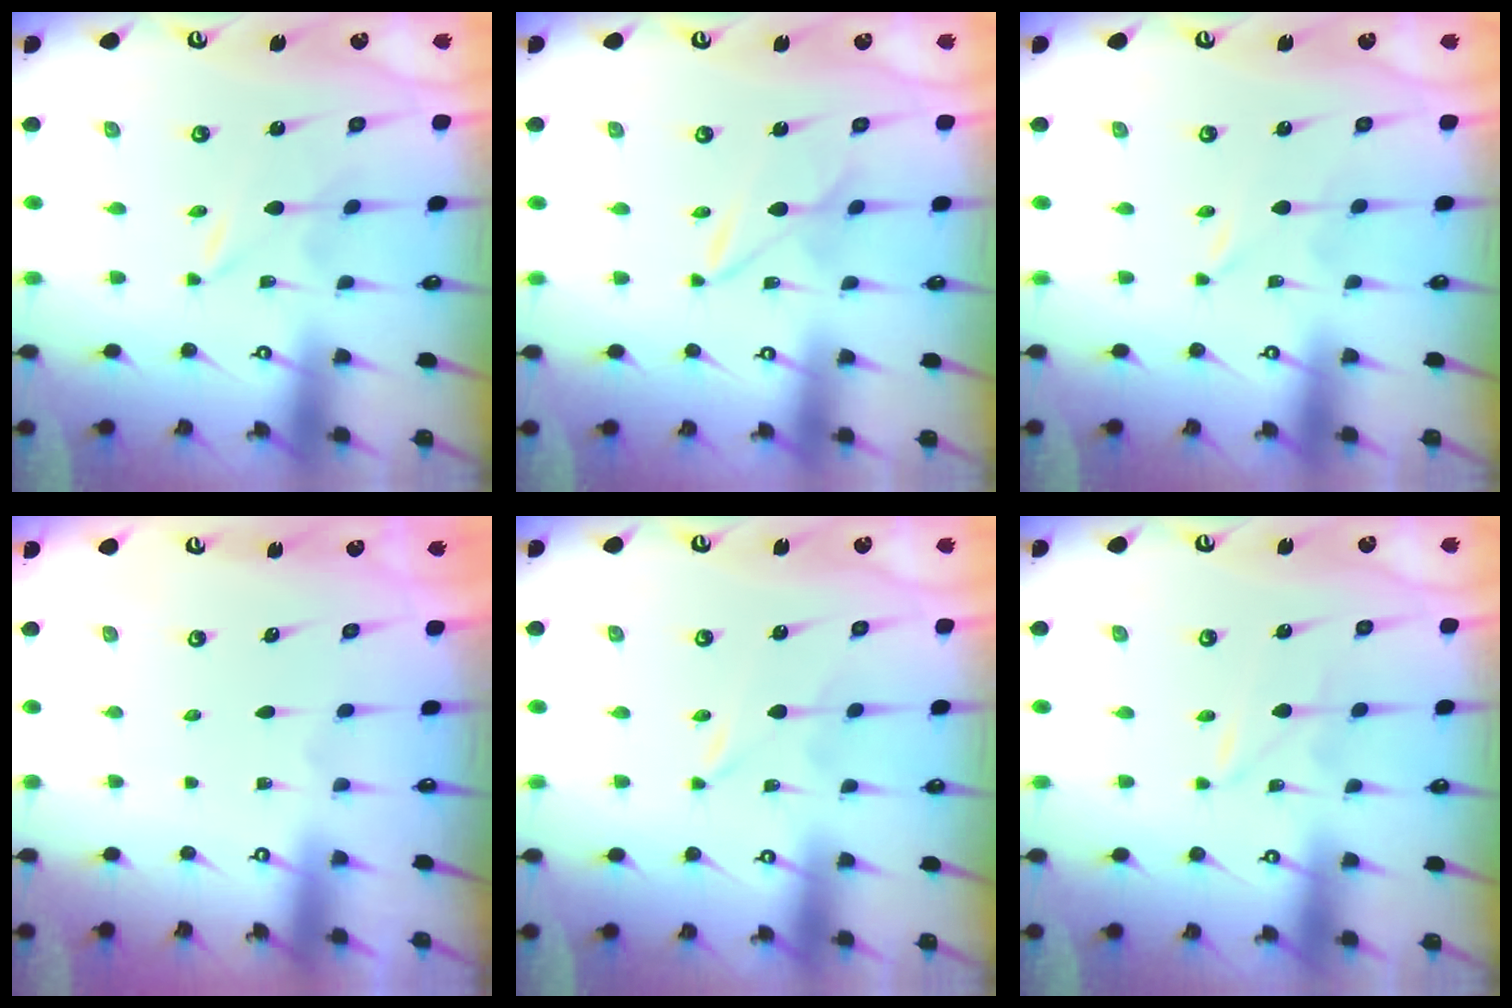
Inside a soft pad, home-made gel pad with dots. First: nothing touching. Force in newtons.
{"total": 2.5, "press": 2.5, "slide": 0.3}
{"total": 0.0}
{"total": 0.0}
{"total": 0.0}
{"total": 1.5, "press": 1.5, "slide": 0.2}